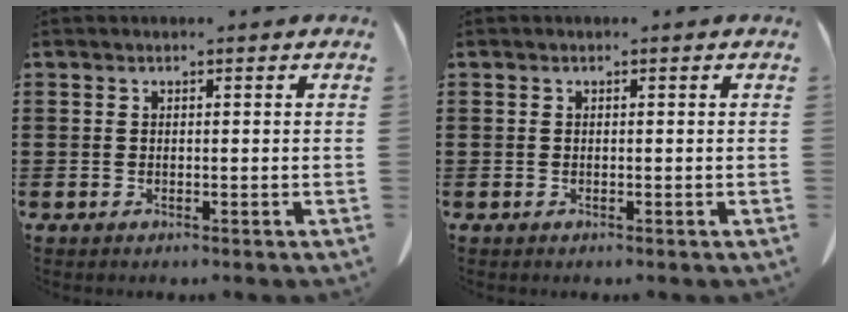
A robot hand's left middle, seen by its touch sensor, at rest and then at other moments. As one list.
[{"total": 0.0}]